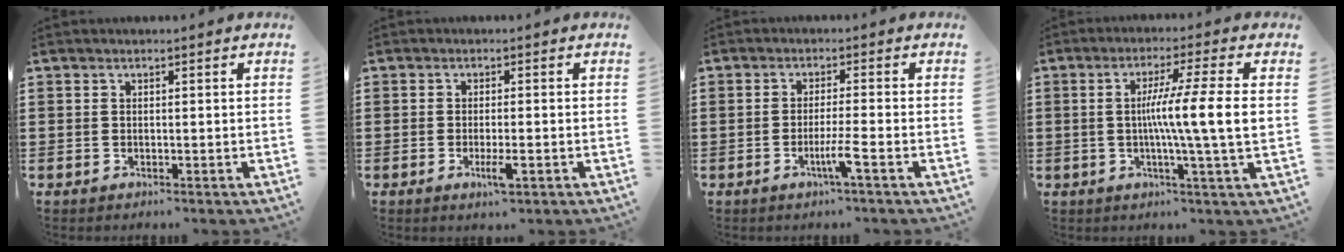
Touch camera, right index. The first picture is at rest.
{"total": 3.3, "force": [-1.3, 0.4, 3.0], "torque": [-0.063, -0.010, -0.025]}
{"total": 4.0, "force": [-1.7, -0.4, 3.6], "torque": [-0.066, -0.015, -0.033]}
{"total": 9.4, "force": [0.0, -0.6, 9.4], "torque": [-0.168, -0.008, -0.008]}